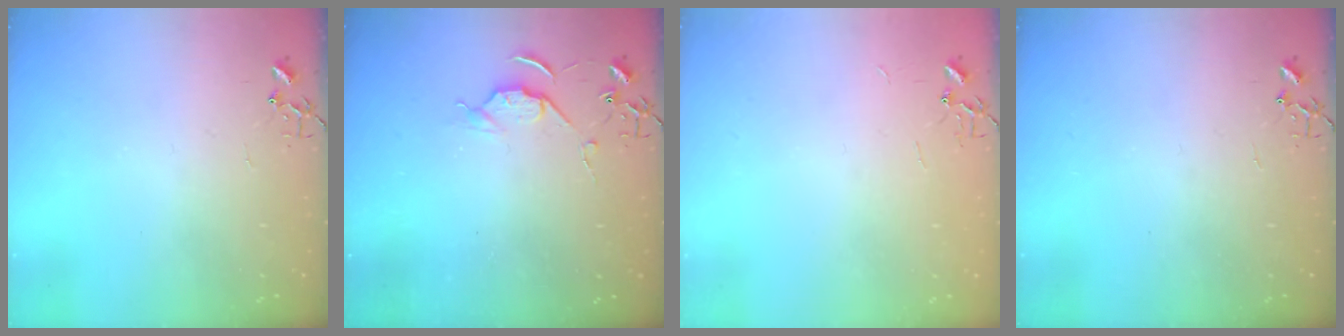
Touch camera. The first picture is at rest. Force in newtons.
{"total": 5.2, "press": 5.2, "slide": 0.7}
{"total": 1.8, "press": 1.8, "slide": 0.2}
{"total": 0.0}